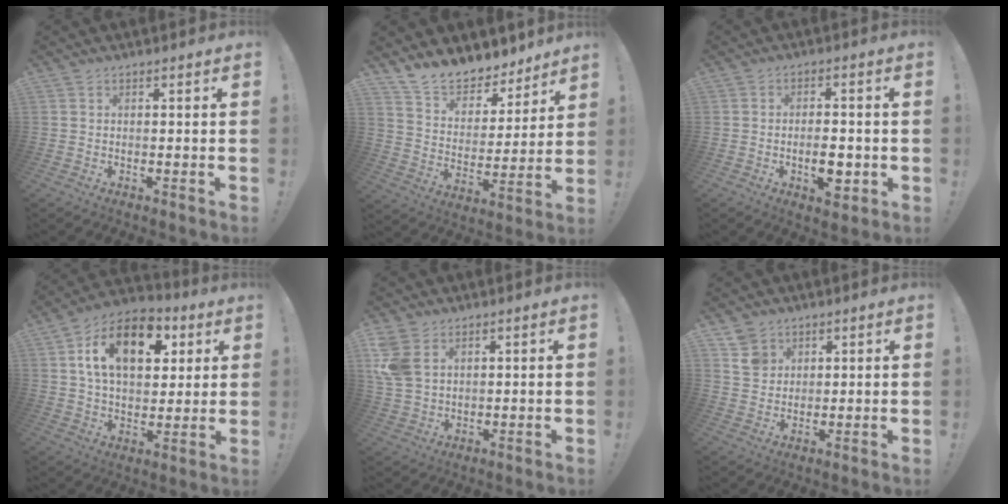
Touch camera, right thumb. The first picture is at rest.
{"total": 12.7, "force": [11.3, 5.0, 2.8], "torque": [-0.062, -0.093, 0.209]}
{"total": 6.5, "force": [-1.9, 3.0, 5.5], "torque": [-0.075, 0.004, -0.029]}
{"total": 17.9, "force": [6.6, 11.0, 12.5], "torque": [-0.186, -0.014, 0.115]}
{"total": 9.0, "force": [3.4, 6.4, 5.4], "torque": [-0.116, -0.003, 0.072]}
{"total": 6.3, "force": [3.8, 4.8, 1.4], "torque": [-0.021, -0.018, 0.076]}